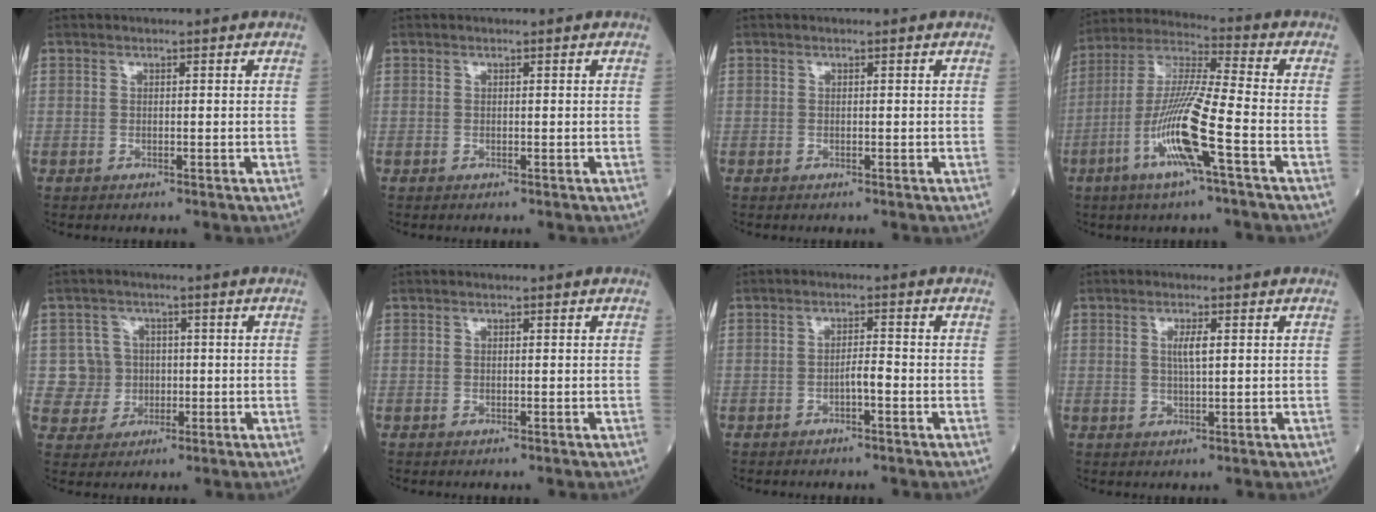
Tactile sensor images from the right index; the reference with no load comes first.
{"total": 0.0}
{"total": 0.0}
{"total": 13.4, "force": [-5.0, -0.3, 12.5], "torque": [-0.257, -0.005, -0.102]}
{"total": 4.9, "force": [0.1, 4.9, -0.2], "torque": [0.011, 0.012, 0.006]}
{"total": 0.0}
{"total": 1.9, "force": [-0.9, 0.2, 1.7], "torque": [-0.026, 0.002, -0.018]}
{"total": 2.6, "force": [0.7, 0.3, 2.5], "torque": [-0.049, -0.002, 0.011]}